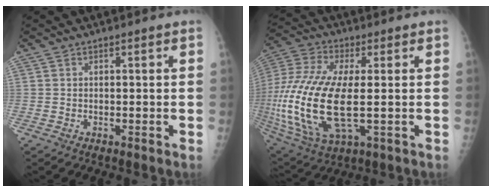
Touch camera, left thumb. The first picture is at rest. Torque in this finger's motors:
{"motor_torque": [-0.04, 1.96, 2.55, 0.22, 0.96]}